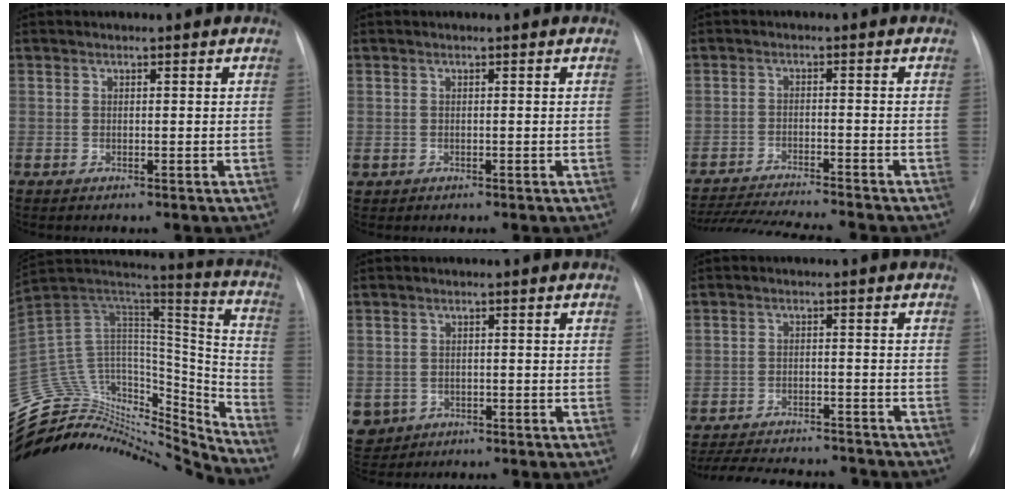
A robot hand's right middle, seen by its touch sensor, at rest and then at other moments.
{"total": 0.7, "force": [-0.3, 0.7, 0.2], "torque": [-0.007, 0.003, 0.002]}
{"total": 13.2, "force": [-12.2, -0.2, 5.1], "torque": [-0.077, -0.015, -0.188]}
{"total": 32.6, "force": [-31.0, 6.3, 7.7], "torque": [-0.142, 0.034, -0.469]}
{"total": 6.3, "force": [-2.8, 5.5, 1.4], "torque": [-0.042, 0.002, -0.038]}
{"total": 16.1, "force": [-14.6, 3.9, 5.4], "torque": [-0.122, -0.006, -0.201]}